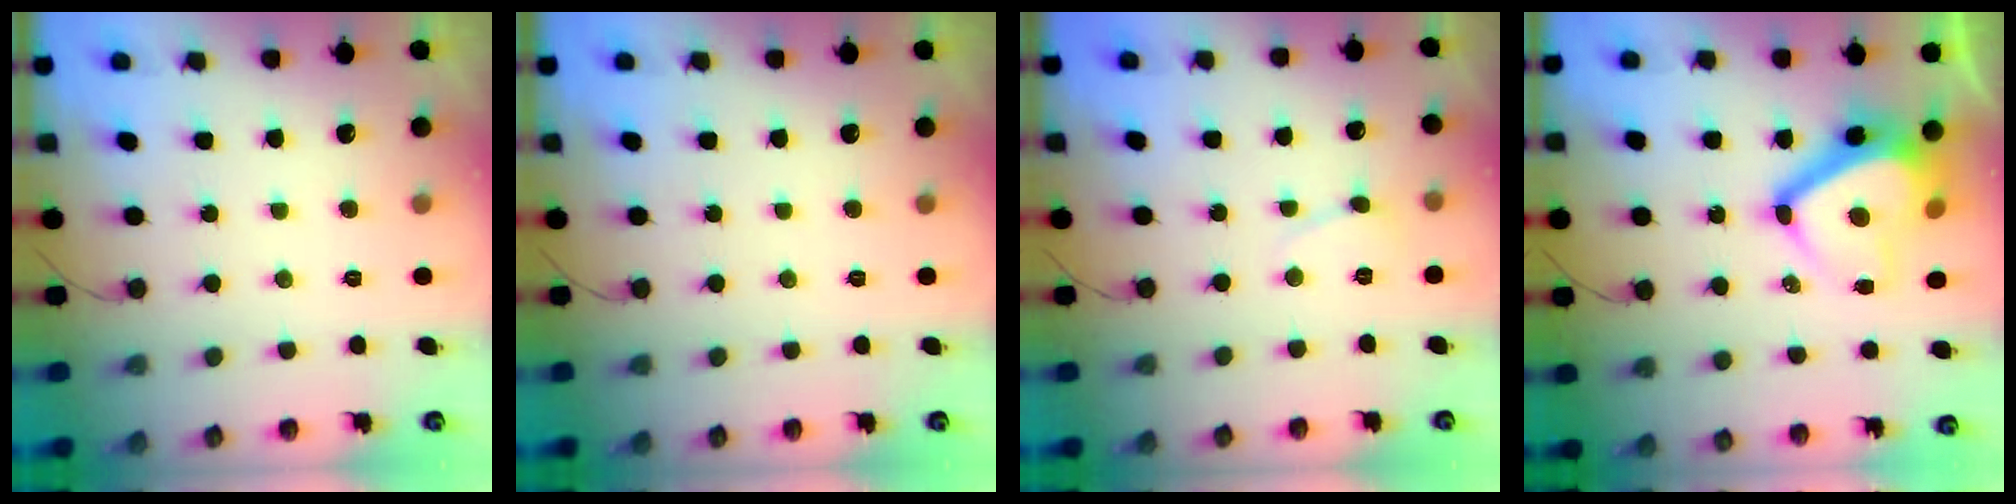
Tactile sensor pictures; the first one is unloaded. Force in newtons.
{"total": 0.0}
{"total": 4.4, "press": 4.4, "slide": 0.6}
{"total": 13.0, "press": 12.7, "slide": 2.6}